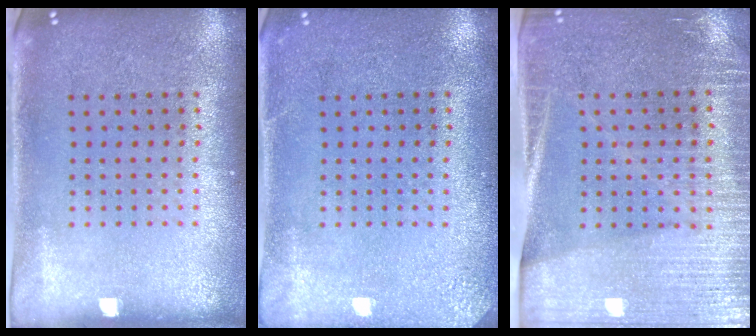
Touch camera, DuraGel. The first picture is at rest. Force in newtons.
{"total": 2.4, "press": 2.4, "slide": 0.3}
{"total": 3.4, "press": 3.1, "slide": 1.4}